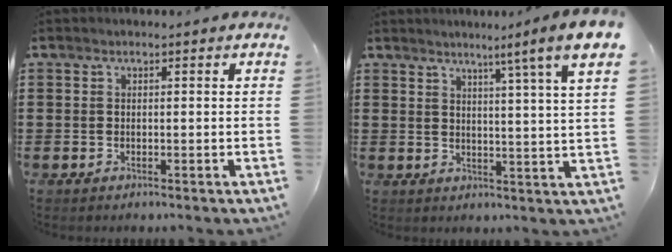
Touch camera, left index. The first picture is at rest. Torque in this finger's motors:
{"motor_torque": [2.14, 0.00, 0.36, 0.17]}